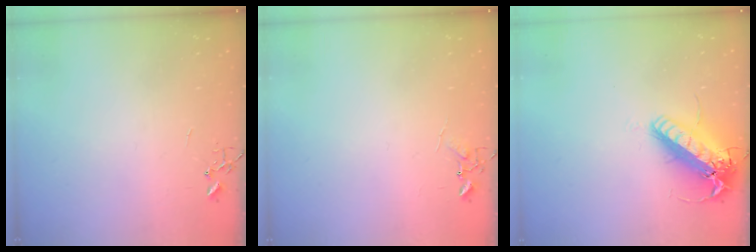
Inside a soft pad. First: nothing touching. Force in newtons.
{"total": 5.2, "press": 5.2, "slide": 0.6}
{"total": 21.1, "press": 20.8, "slide": 3.7}